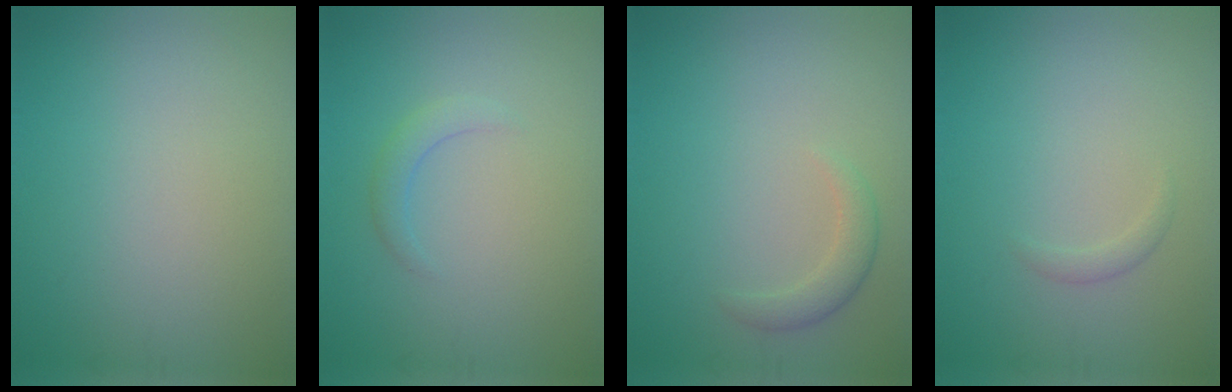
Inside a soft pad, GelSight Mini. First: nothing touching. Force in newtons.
{"total": 1.4, "press": 1.4, "slide": 0.0}
{"total": 1.8, "press": 1.8, "slide": 0.3}
{"total": 0.8, "press": 0.8, "slide": 0.0}